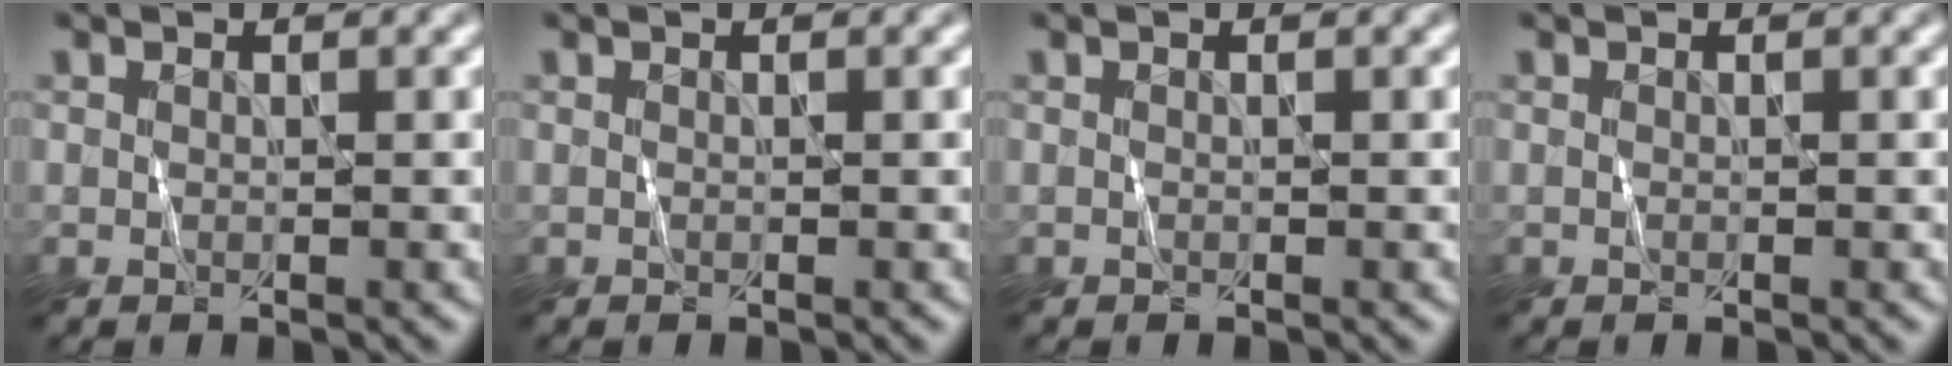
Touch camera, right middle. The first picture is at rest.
{"total": 0.0}
{"total": 0.0}
{"total": 0.0}